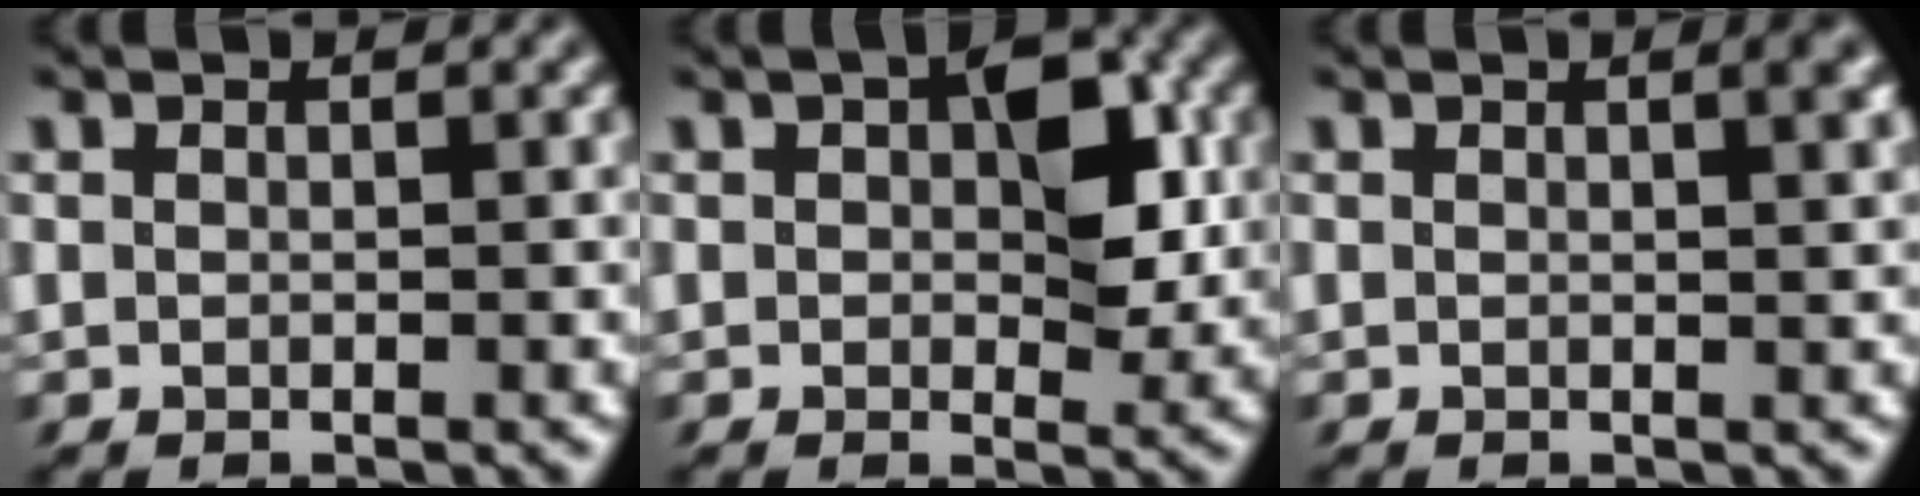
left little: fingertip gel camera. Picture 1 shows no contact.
{"total": 6.4, "force": [1.0, 3.6, 5.1], "torque": [-0.088, 0.003, 0.014]}
{"total": 2.4, "force": [1.2, 0.8, 1.9], "torque": [-0.036, -0.001, 0.022]}